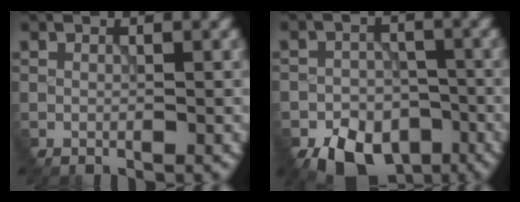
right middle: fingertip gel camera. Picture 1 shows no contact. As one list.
[{"total": 7.2, "force": [-4.9, 4.3, 3.0], "torque": [-0.042, -0.021, -0.076]}]